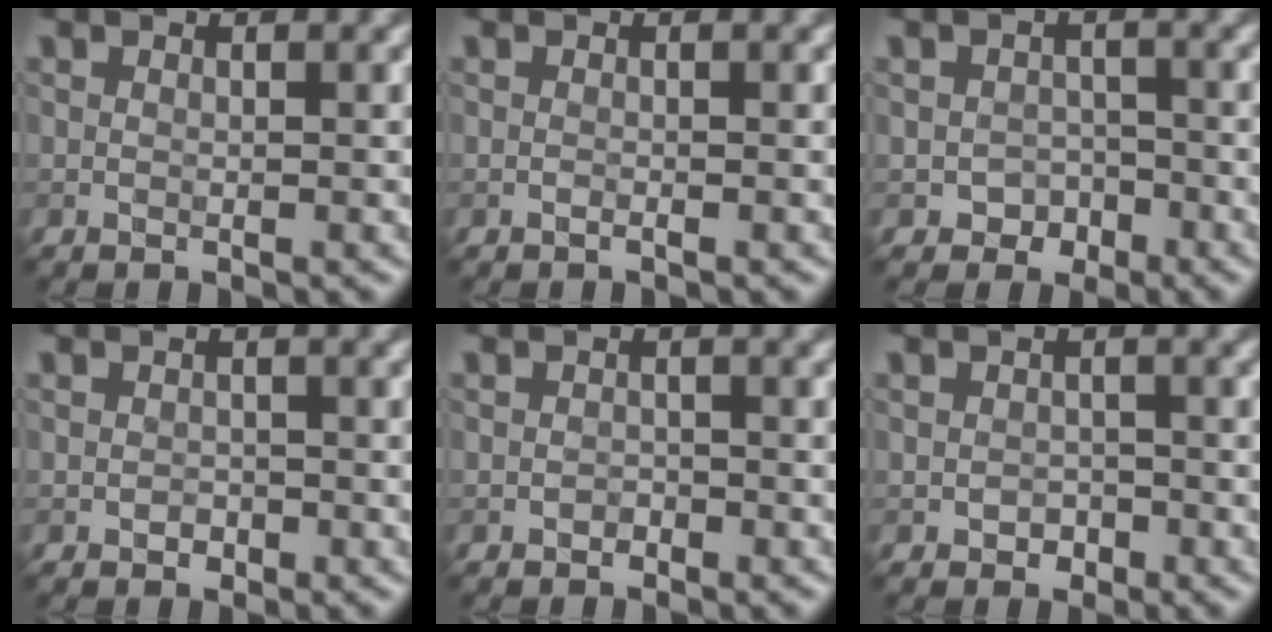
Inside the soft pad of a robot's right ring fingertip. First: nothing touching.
{"total": 0.0}
{"total": 2.0, "force": [-1.1, 1.6, 0.1], "torque": [0.014, 0.008, -0.023]}
{"total": 0.8, "force": [-0.4, 0.7, 0.2], "torque": [-0.001, -0.002, -0.008]}
{"total": 0.8, "force": [-0.5, 0.6, 0.1], "torque": [0.002, 0.001, -0.010]}
{"total": 1.2, "force": [-0.5, 1.0, 0.3], "torque": [0.003, 0.000, -0.012]}